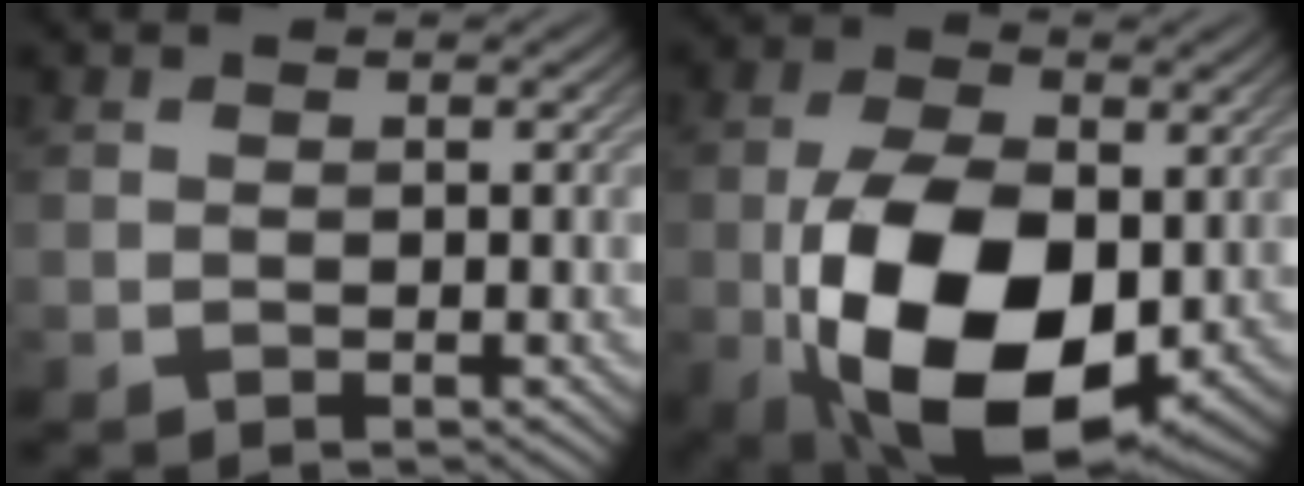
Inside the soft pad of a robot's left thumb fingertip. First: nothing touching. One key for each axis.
{"total": 15.5, "fx": -3.1, "fy": 9.0, "fz": 12.2, "tx": -0.233, "ty": -0.035, "tz": -0.053}